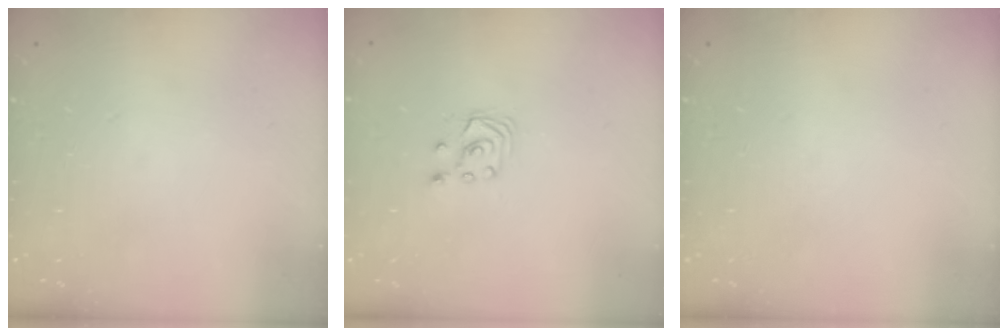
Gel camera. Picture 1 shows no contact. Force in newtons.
{"total": 2.6, "press": 2.6, "slide": 0.3}
{"total": 0.0}